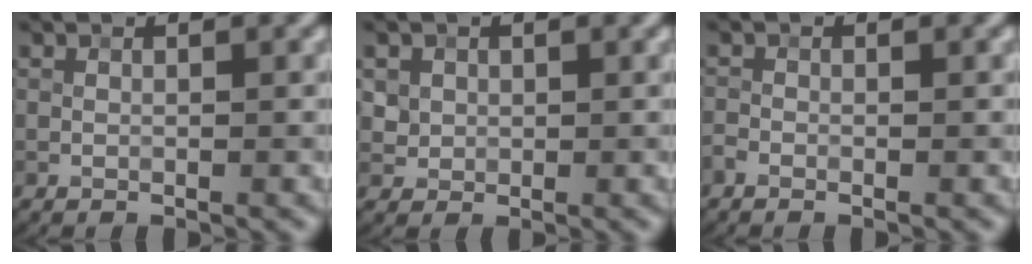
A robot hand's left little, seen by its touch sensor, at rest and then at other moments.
{"total": 2.7, "force": [1.1, 2.3, 0.9], "torque": [-0.022, -0.001, 0.031]}
{"total": 0.8, "force": [-0.6, 0.3, 0.3], "torque": [-0.006, 0.001, -0.016]}